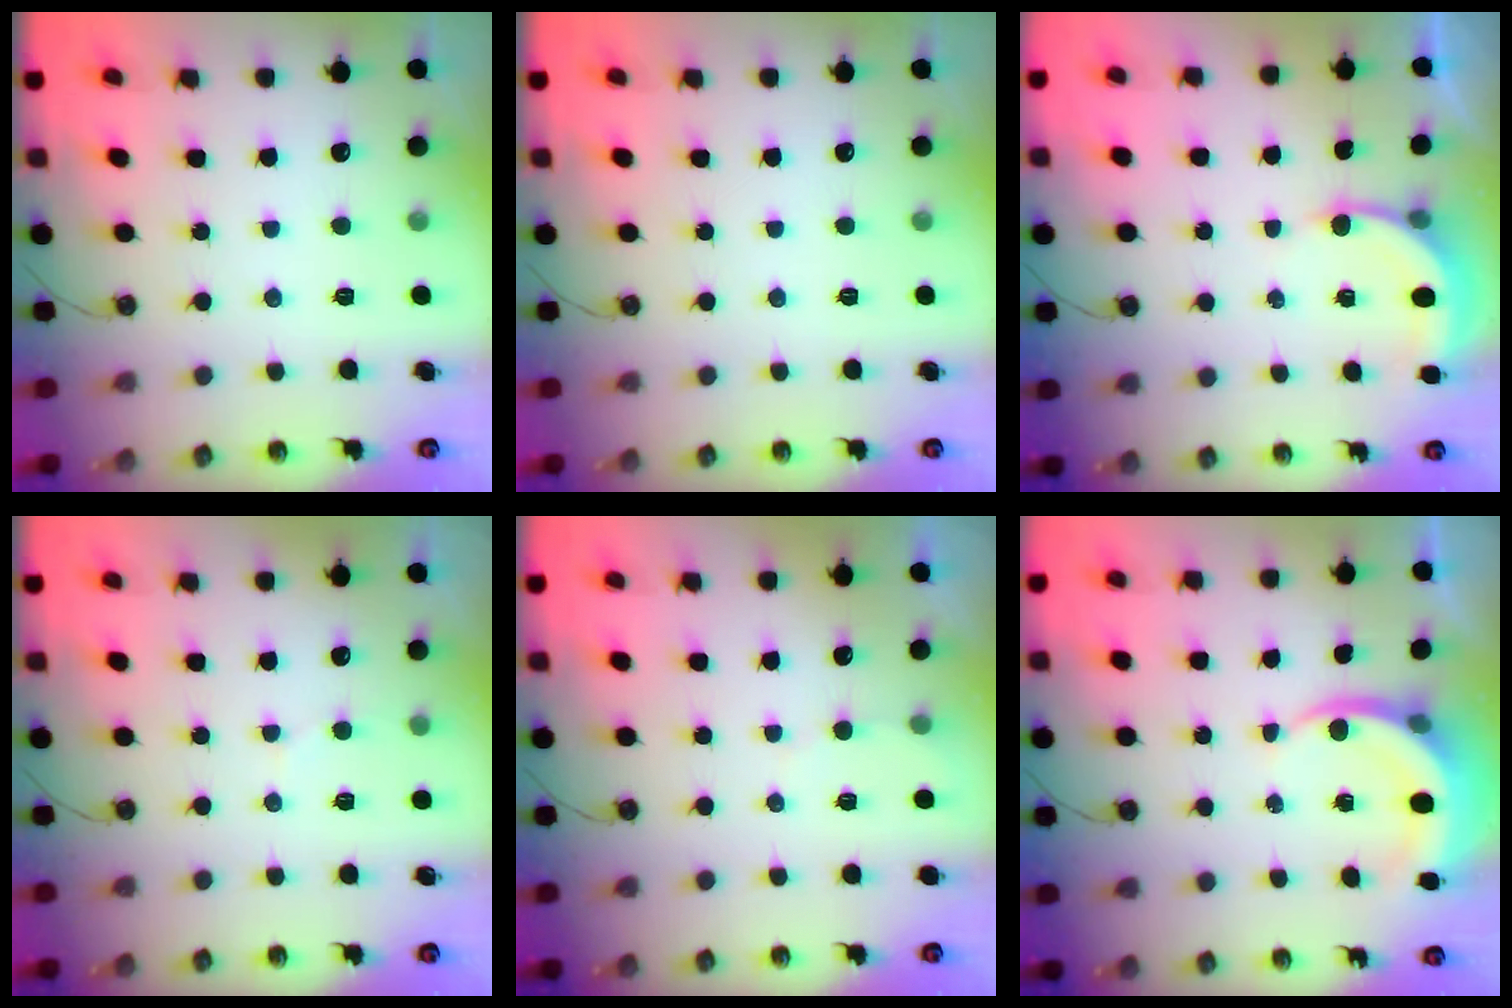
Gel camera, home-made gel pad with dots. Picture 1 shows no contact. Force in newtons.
{"total": 0.0}
{"total": 5.0, "press": 4.9, "slide": 0.3}
{"total": 5.4, "press": 5.4, "slide": 0.5}
{"total": 1.7, "press": 1.7, "slide": 0.2}
{"total": 5.5, "press": 5.4, "slide": 0.5}